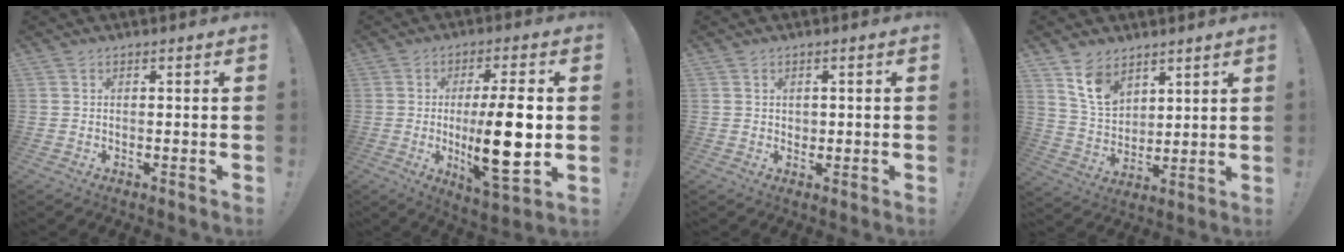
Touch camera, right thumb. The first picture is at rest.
{"total": 17.2, "force": [-0.6, 4.7, 16.6], "torque": [-0.259, -0.013, -0.010]}
{"total": 1.6, "force": [0.7, 1.4, 0.1], "torque": [0.006, 0.002, 0.010]}
{"total": 11.1, "force": [7.4, 6.9, 4.5], "torque": [-0.088, -0.038, 0.147]}